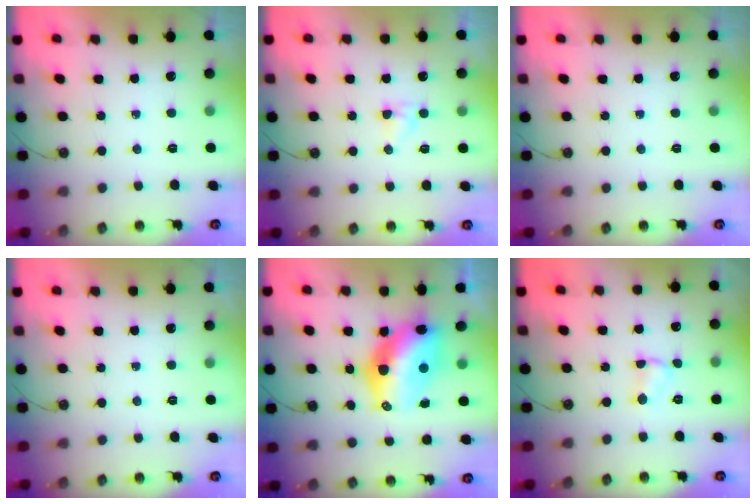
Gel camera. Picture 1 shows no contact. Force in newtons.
{"total": 2.5, "press": 2.5, "slide": 0.3}
{"total": 0.0}
{"total": 0.0}
{"total": 13.7, "press": 13.7, "slide": 1.0}
{"total": 3.4, "press": 3.4, "slide": 0.5}